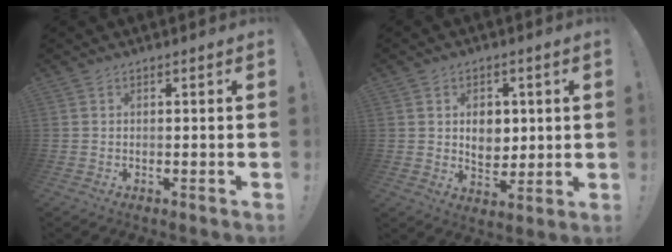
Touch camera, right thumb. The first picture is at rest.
{"total": 7.7, "force": [1.8, 6.4, 3.9], "torque": [-0.044, -0.010, 0.034]}